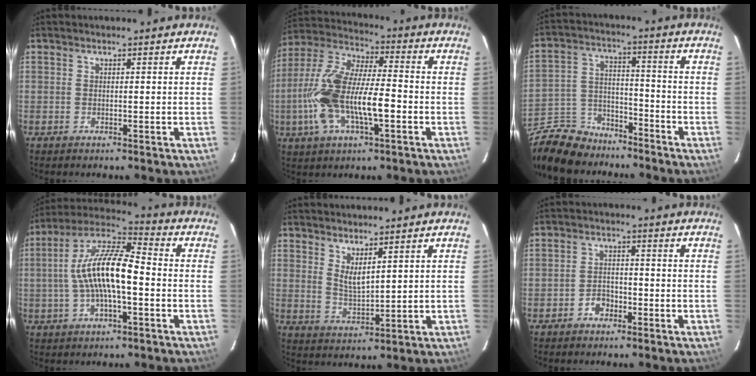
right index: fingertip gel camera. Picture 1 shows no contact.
{"total": 17.9, "force": [-4.3, 6.2, 16.2], "torque": [-0.335, -0.001, -0.084]}
{"total": 18.8, "force": [-14.4, 9.8, 7.0], "torque": [-0.187, 0.028, -0.234]}
{"total": 14.4, "force": [-1.6, 4.4, 13.6], "torque": [-0.262, 0.014, -0.036]}
{"total": 4.5, "force": [2.9, 1.3, 3.2], "torque": [-0.056, -0.010, 0.053]}
{"total": 3.3, "force": [-2.0, 2.3, 1.2], "torque": [-0.027, 0.010, -0.032]}